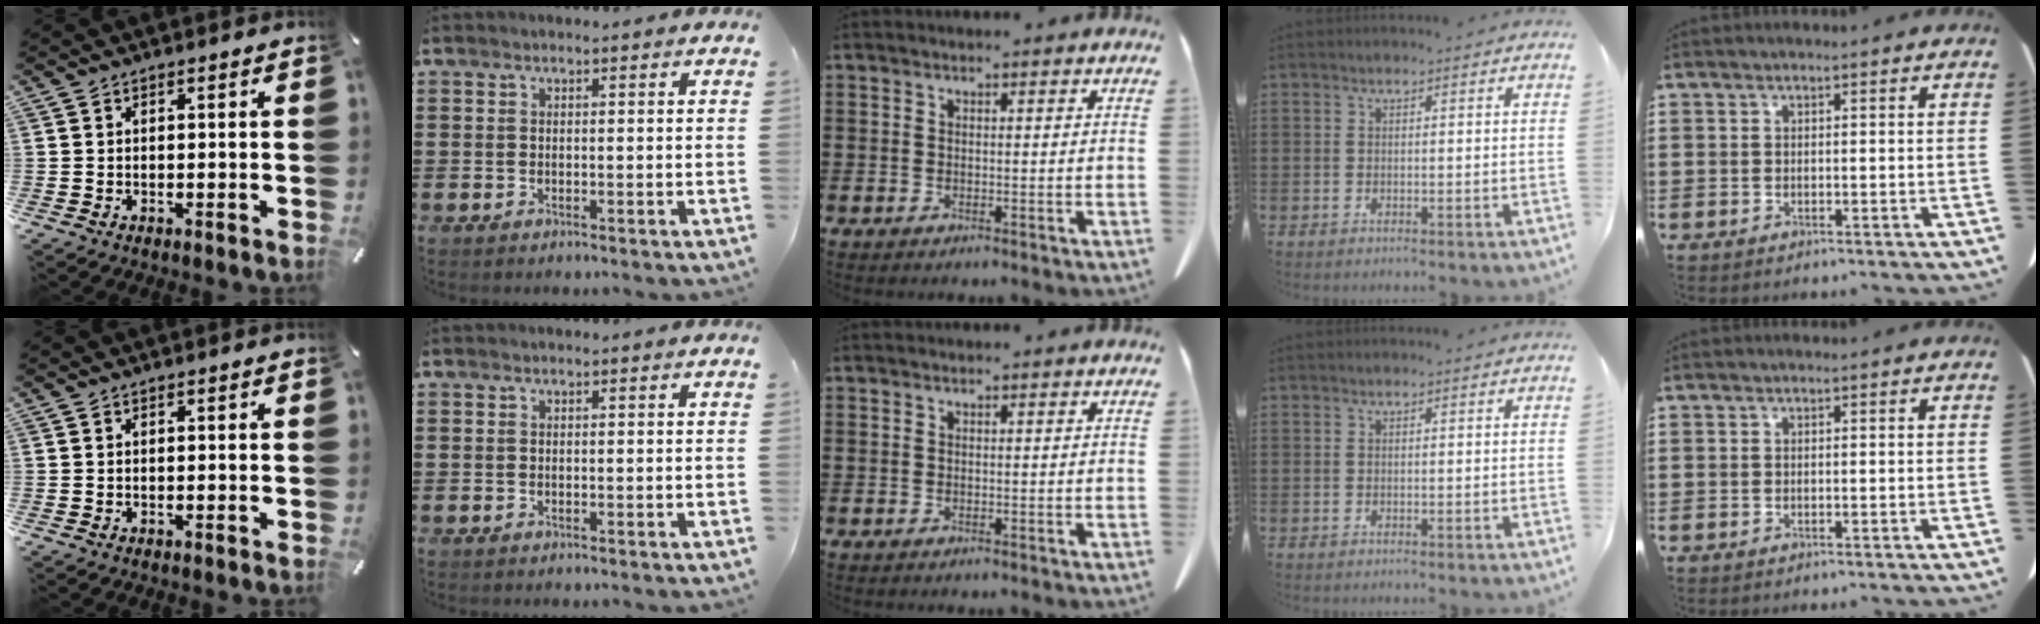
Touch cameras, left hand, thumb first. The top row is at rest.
{}